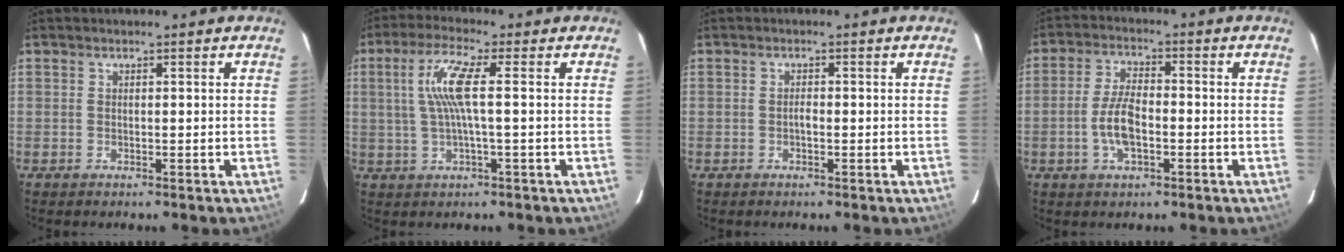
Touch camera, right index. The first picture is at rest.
{"total": 7.5, "force": [0.8, 0.3, 7.5], "torque": [-0.148, 0.004, 0.020]}
{"total": 0.8, "force": [-0.4, 0.4, 0.7], "torque": [-0.013, 0.004, -0.008]}
{"total": 6.8, "force": [-2.0, 2.7, 5.9], "torque": [-0.124, 0.005, -0.037]}